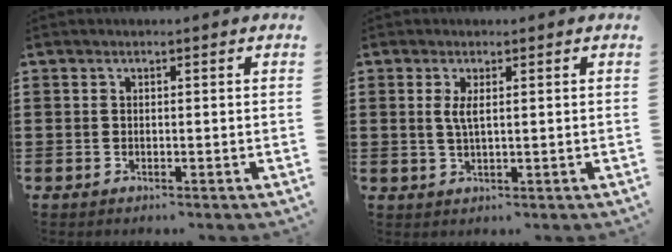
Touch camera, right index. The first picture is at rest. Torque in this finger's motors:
{"motor_torque": [0.37, -0.05, 0.25, 0.09]}